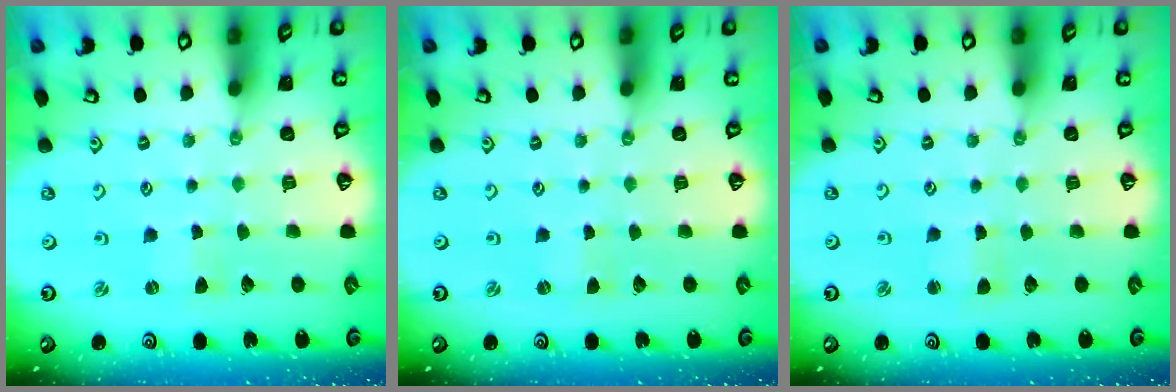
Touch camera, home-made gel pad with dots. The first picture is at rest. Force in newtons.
{"total": 0.0}
{"total": 2.3, "press": 2.3, "slide": 0.3}